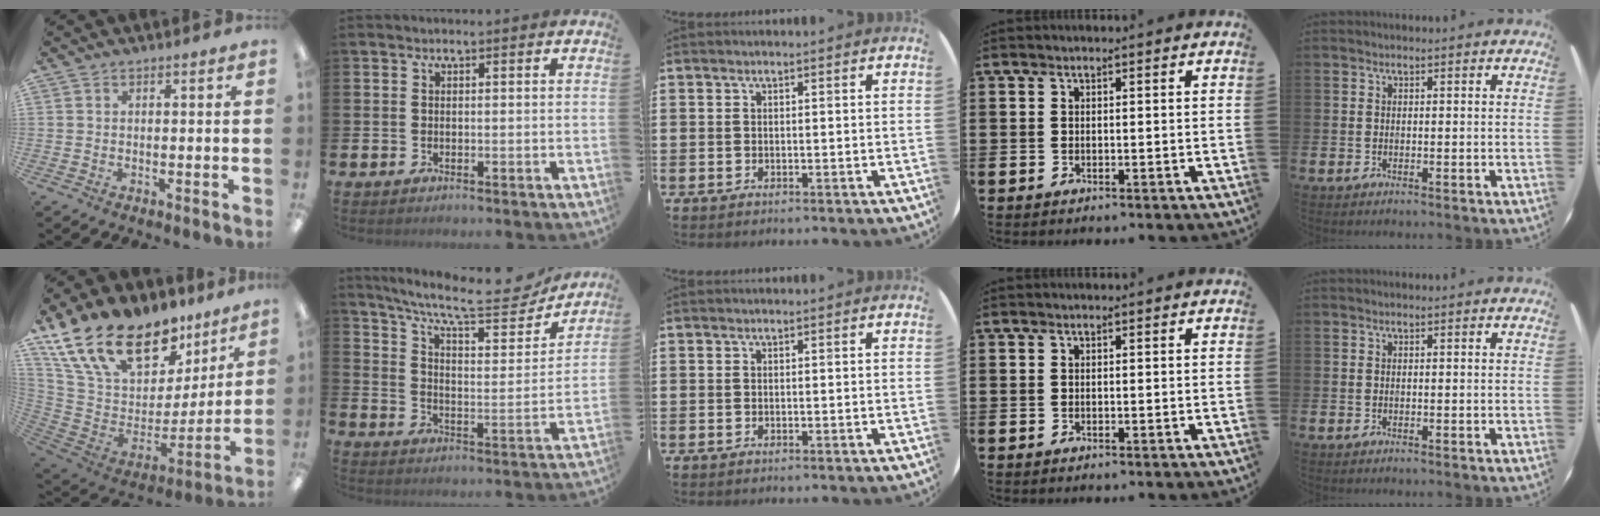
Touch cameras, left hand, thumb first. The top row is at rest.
{"thumb": {"total": 24.0, "force": [16.8, 11.5, 12.7], "torque": [-0.229, -0.102, 0.308]}, "index": {"total": 10.9, "force": [9.5, 2.3, 4.8], "torque": [-0.110, -0.063, 0.160]}}